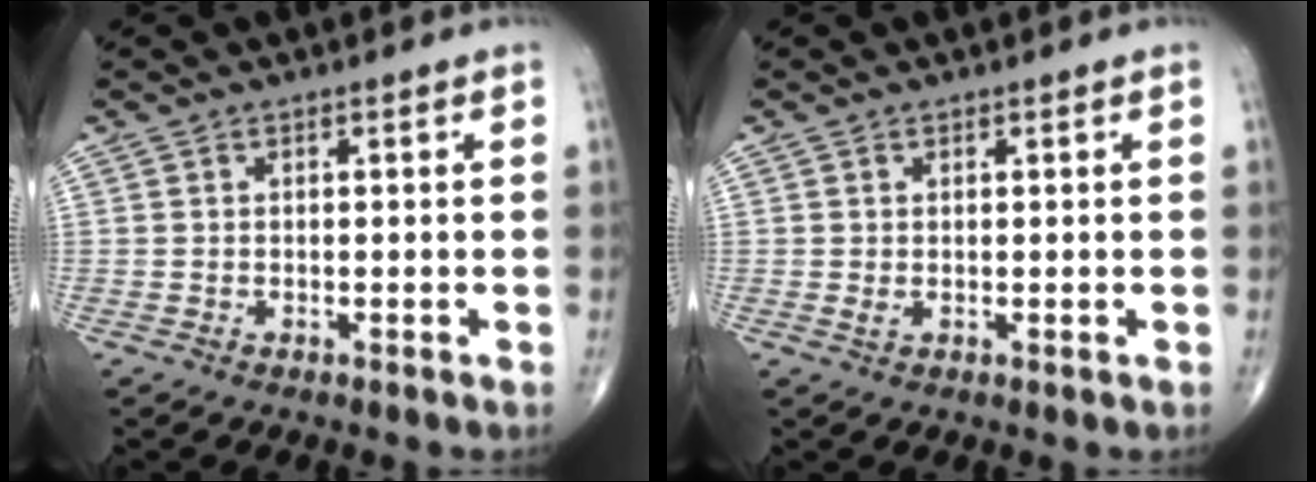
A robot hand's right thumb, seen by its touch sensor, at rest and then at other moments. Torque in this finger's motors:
{"motor_torque": [0.19, 0.12, 0.12, 0.05, 0.06]}